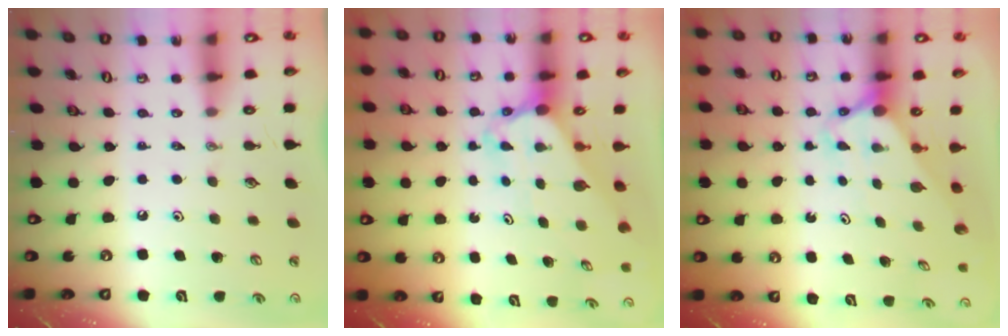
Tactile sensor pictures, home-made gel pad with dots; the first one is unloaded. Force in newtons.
{"total": 3.5, "press": 3.4, "slide": 0.3}
{"total": 3.1, "press": 3.1, "slide": 0.3}